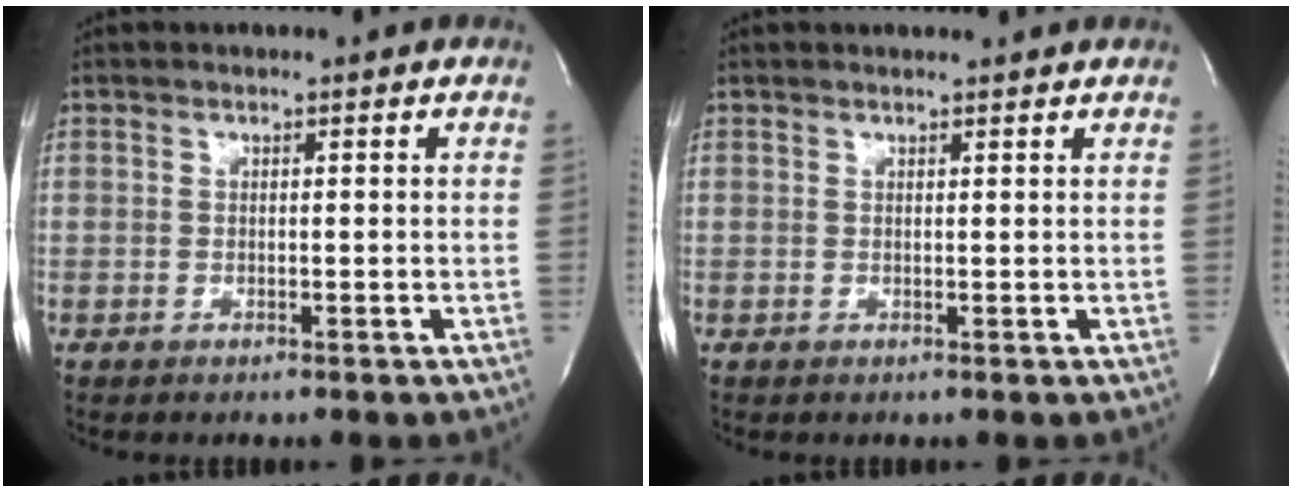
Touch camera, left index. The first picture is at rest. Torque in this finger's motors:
{"motor_torque": [0.26, -0.48, 0.05, 0.00]}